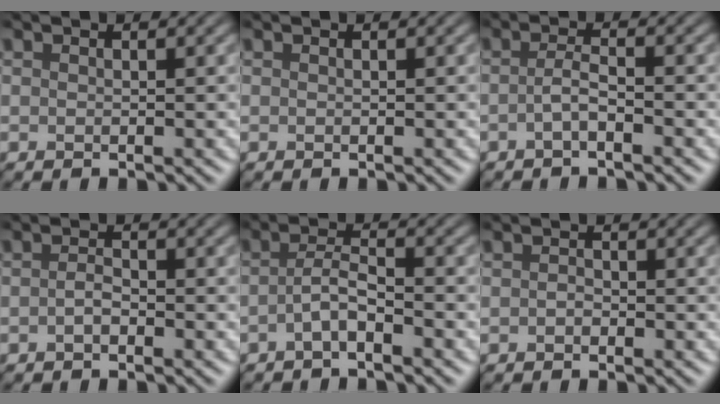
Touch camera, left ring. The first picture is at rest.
{"total": 0.0}
{"total": 1.7, "force": [-0.9, 0.2, 1.4], "torque": [-0.034, 0.005, -0.020]}
{"total": 1.1, "force": [-0.6, 0.4, 0.9], "torque": [-0.022, 0.003, -0.013]}
{"total": 2.3, "force": [-1.3, 0.4, 1.8], "torque": [-0.041, 0.008, -0.028]}
{"total": 0.7, "force": [-0.3, 0.4, 0.4], "torque": [-0.011, -0.001, -0.008]}